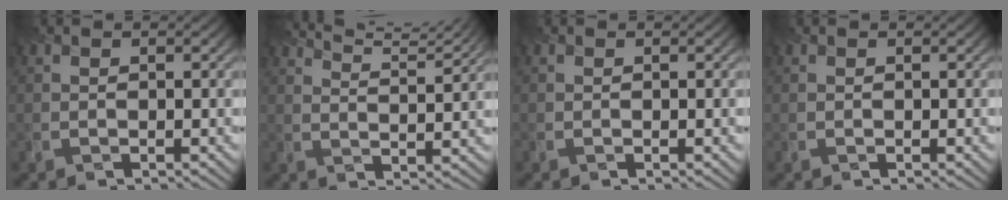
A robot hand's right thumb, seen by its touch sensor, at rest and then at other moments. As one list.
[{"total": 8.5, "force": [7.2, 1.3, 4.3], "torque": [-0.076, 0.009, 0.107]}, {"total": 0.0}, {"total": 0.0}]